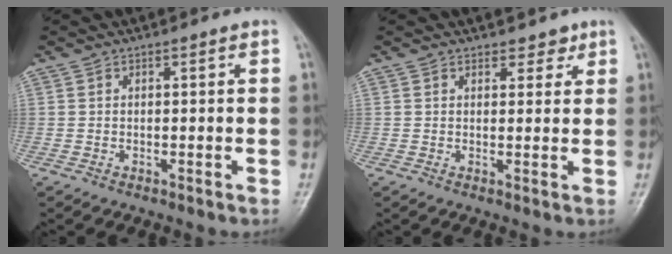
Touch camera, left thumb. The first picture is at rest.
{"total": 2.4, "force": [1.8, 1.5, 0.6], "torque": [0.012, -0.010, 0.020]}